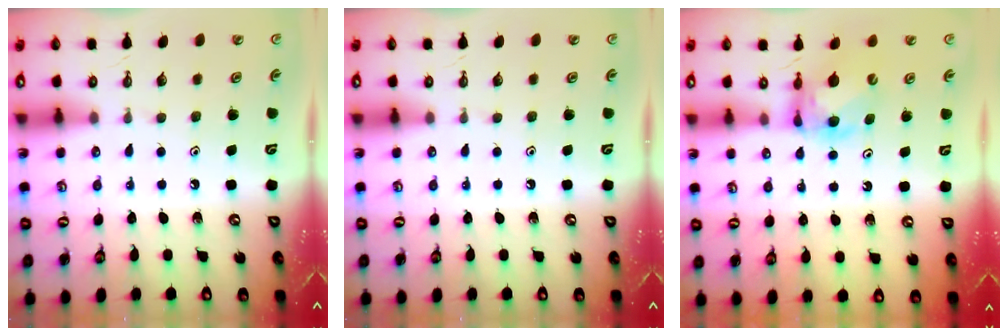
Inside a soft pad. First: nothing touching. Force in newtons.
{"total": 0.0}
{"total": 6.1, "press": 6.1, "slide": 0.5}